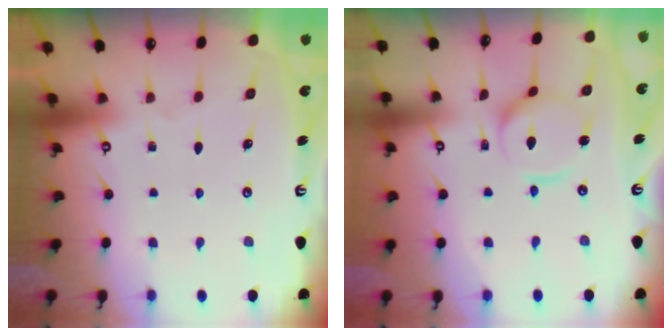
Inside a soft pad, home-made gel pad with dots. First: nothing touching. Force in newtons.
{"total": 9.0, "press": 9.0, "slide": 0.9}